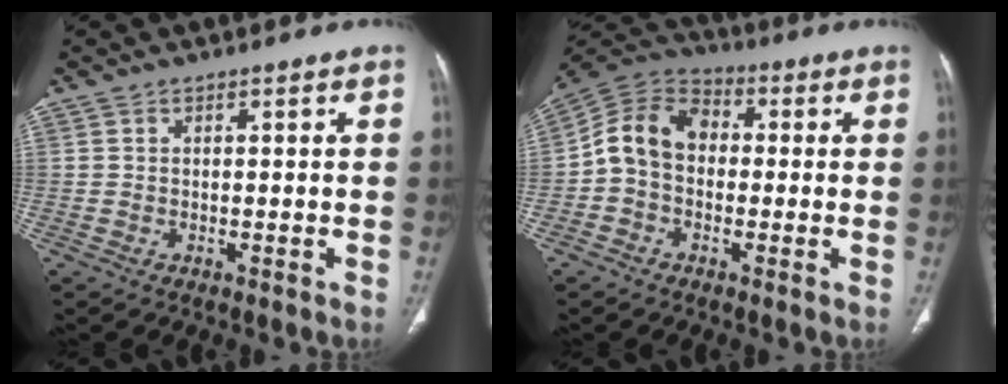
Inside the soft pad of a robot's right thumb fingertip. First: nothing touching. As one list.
[{"total": 10.2, "force": [-0.7, 8.0, 6.3], "torque": [-0.104, 0.036, -0.029]}]